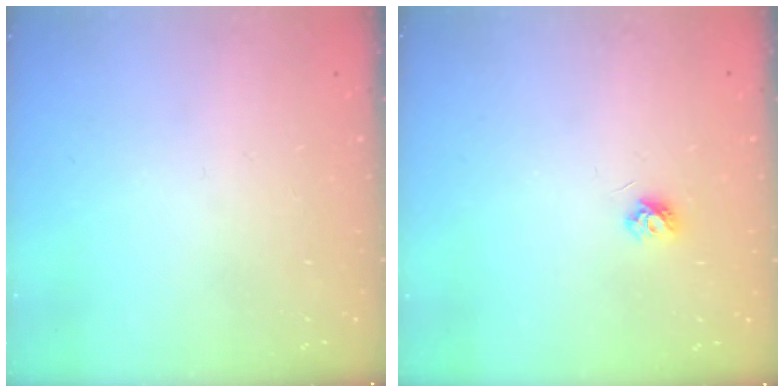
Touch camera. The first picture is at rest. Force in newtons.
{"total": 4.4, "press": 4.3, "slide": 0.5}